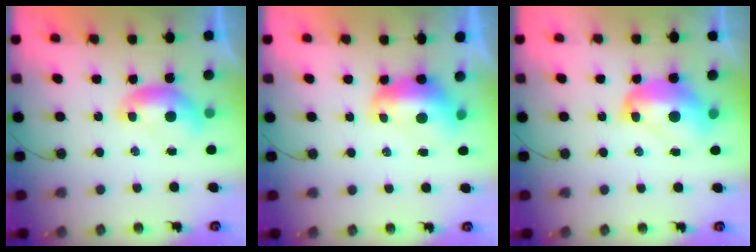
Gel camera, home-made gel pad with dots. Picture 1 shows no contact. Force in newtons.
{"total": 2.2, "press": 2.1, "slide": 0.8}
{"total": 3.8, "press": 3.8, "slide": 0.5}